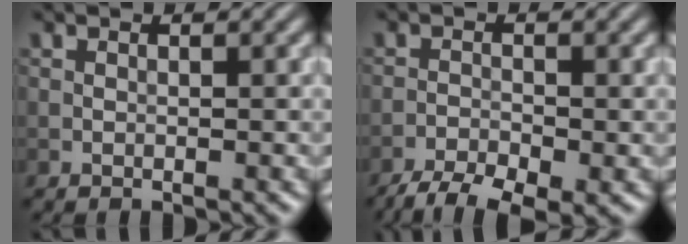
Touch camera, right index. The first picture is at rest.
{"total": 4.9, "force": [-3.6, 1.4, 3.0], "torque": [-0.052, -0.006, -0.066]}